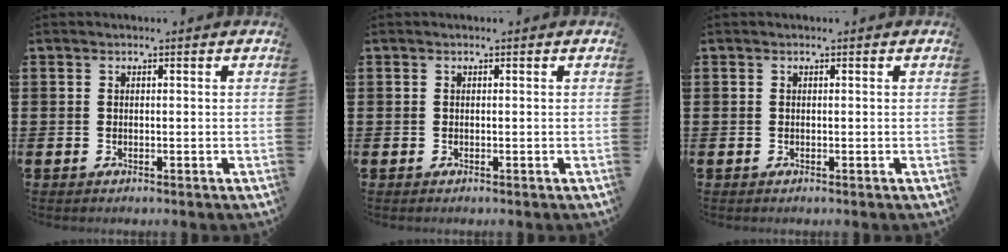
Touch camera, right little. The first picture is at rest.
{"total": 0.0}
{"total": 0.0}